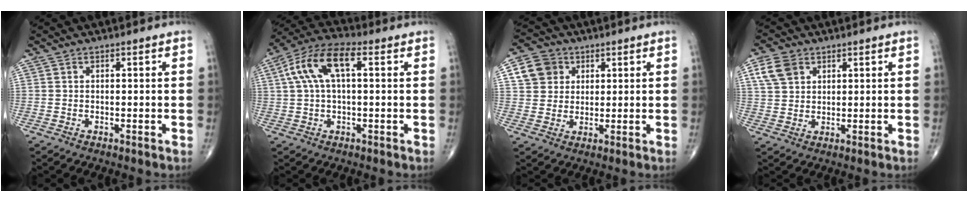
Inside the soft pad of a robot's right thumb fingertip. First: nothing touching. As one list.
[{"total": 10.9, "force": [2.6, 4.7, 9.5], "torque": [-0.199, 0.037, 0.043]}, {"total": 7.2, "force": [2.6, 6.3, 2.5], "torque": [-0.020, -0.001, 0.045]}, {"total": 6.0, "force": [2.8, 4.3, 3.1], "torque": [-0.048, -0.002, 0.057]}]